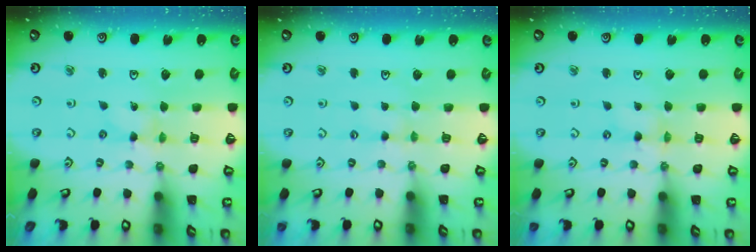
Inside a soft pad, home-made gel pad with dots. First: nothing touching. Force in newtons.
{"total": 2.5, "press": 2.5, "slide": 0.3}
{"total": 0.8, "press": 0.7, "slide": 0.2}